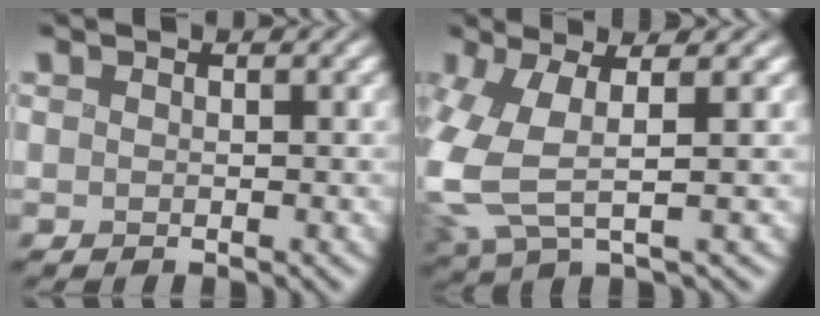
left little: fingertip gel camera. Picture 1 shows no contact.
{"total": 6.7, "force": [-0.7, 2.7, 6.0], "torque": [-0.152, 0.003, -0.014]}